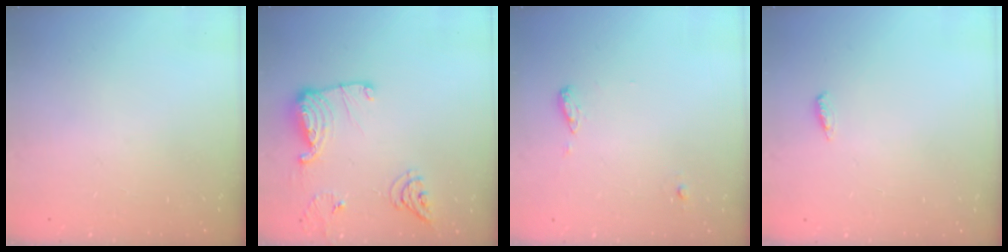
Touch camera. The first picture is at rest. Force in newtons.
{"total": 12.9, "press": 12.9, "slide": 0.7}
{"total": 7.0, "press": 6.3, "slide": 2.9}
{"total": 3.4, "press": 3.0, "slide": 1.7}